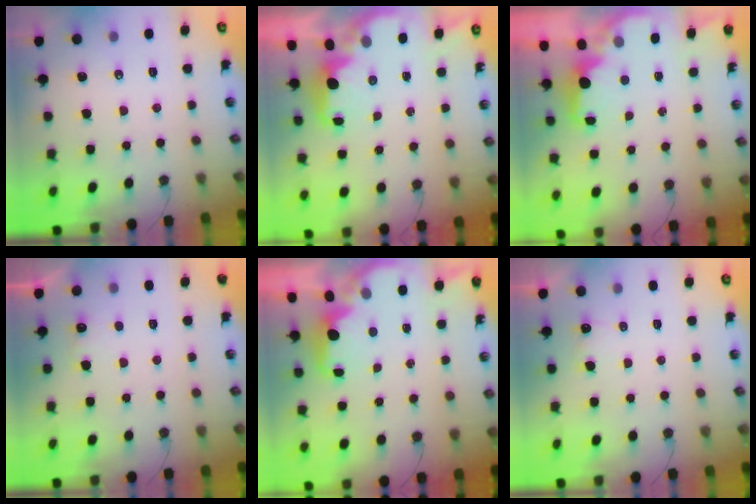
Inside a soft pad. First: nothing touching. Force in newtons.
{"total": 2.8, "press": 2.8, "slide": 0.4}
{"total": 2.3, "press": 2.2, "slide": 0.7}
{"total": 5.9, "press": 5.8, "slide": 1.2}
{"total": 2.0, "press": 1.9, "slide": 0.8}
{"total": 2.9, "press": 2.7, "slide": 0.9}